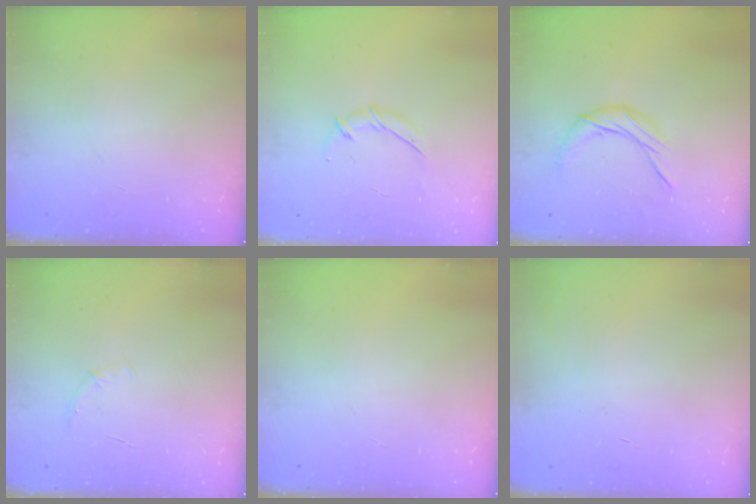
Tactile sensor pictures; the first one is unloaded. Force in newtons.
{"total": 6.1, "press": 6.0, "slide": 1.1}
{"total": 7.8, "press": 7.8, "slide": 0.1}
{"total": 3.8, "press": 3.6, "slide": 1.2}
{"total": 0.0}
{"total": 0.6, "press": 0.5, "slide": 0.2}